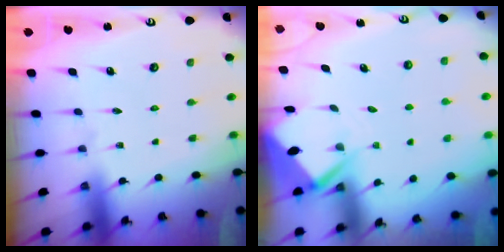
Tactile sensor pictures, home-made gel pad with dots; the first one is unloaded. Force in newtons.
{"total": 3.4, "press": 3.4, "slide": 0.3}